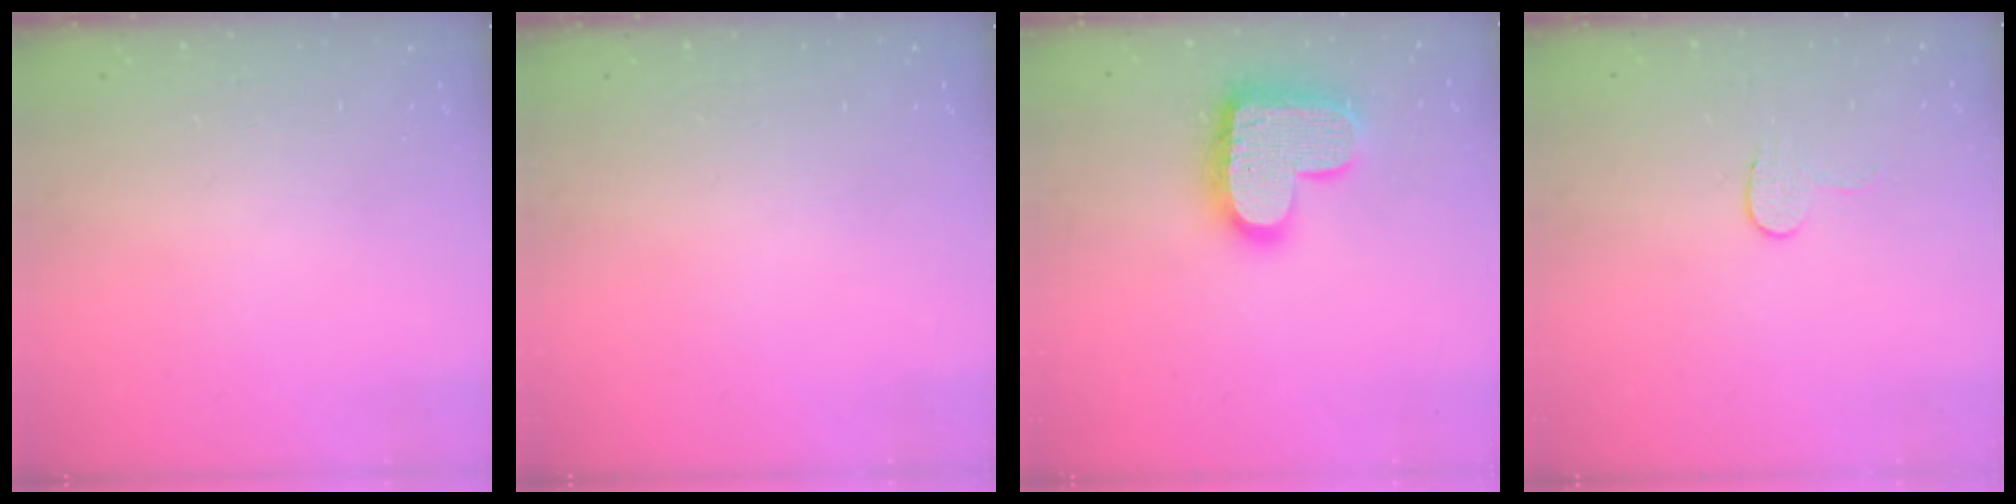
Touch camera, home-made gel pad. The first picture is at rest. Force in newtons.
{"total": 0.0}
{"total": 20.1, "press": 20.1, "slide": 1.3}
{"total": 6.2, "press": 6.2, "slide": 0.5}